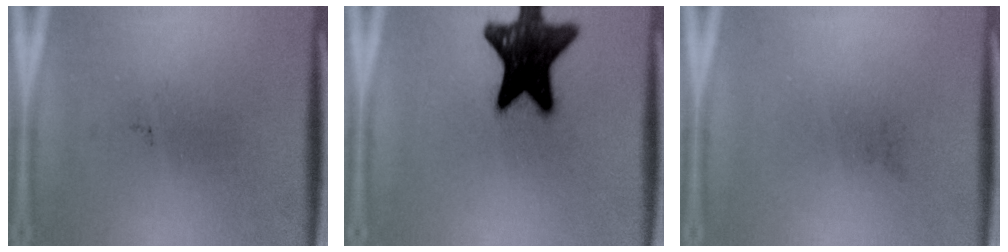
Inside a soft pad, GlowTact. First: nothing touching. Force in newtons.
{"total": 18.2}
{"total": 0.0}